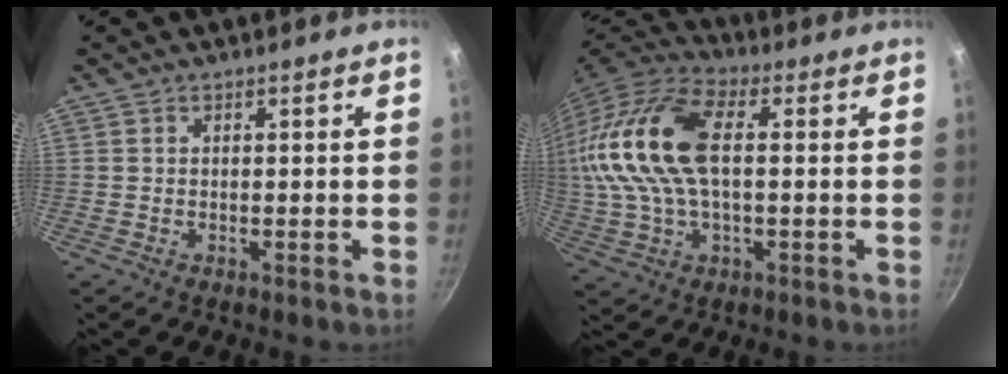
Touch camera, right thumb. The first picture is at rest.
{"total": 19.5, "force": [2.4, 10.2, 16.4], "torque": [-0.333, 0.029, 0.035]}